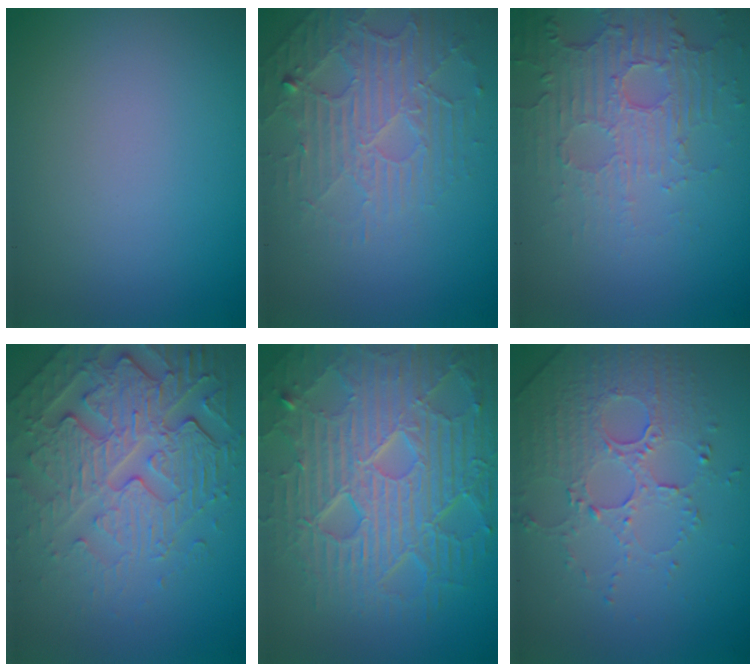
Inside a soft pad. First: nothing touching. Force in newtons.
{"total": 4.7, "press": 3.6, "slide": 3.0}
{"total": 5.5, "press": 3.7, "slide": 4.0}
{"total": 7.1, "press": 5.2, "slide": 4.8}
{"total": 10.9, "press": 6.9, "slide": 8.5}
{"total": 5.0, "press": 3.4, "slide": 3.6}